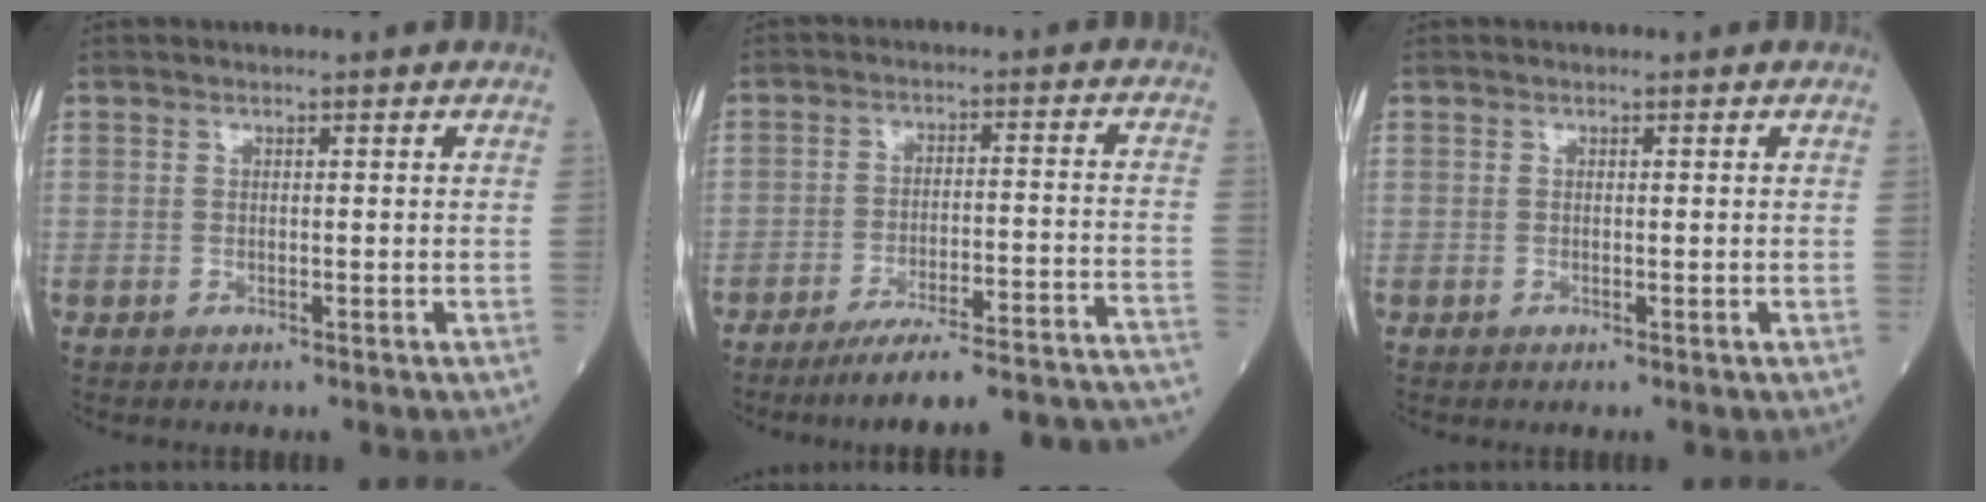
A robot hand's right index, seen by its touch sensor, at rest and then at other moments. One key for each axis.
{"total": 23.5, "fx": -22.0, "fy": -0.6, "fz": 8.3, "tx": -0.049, "ty": -0.008, "tz": -0.288}
{"total": 0.0}